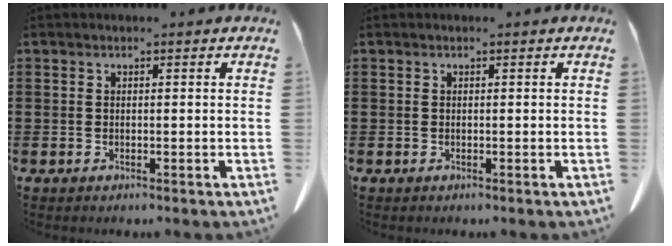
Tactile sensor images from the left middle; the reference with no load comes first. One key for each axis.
{"total": 0.0}